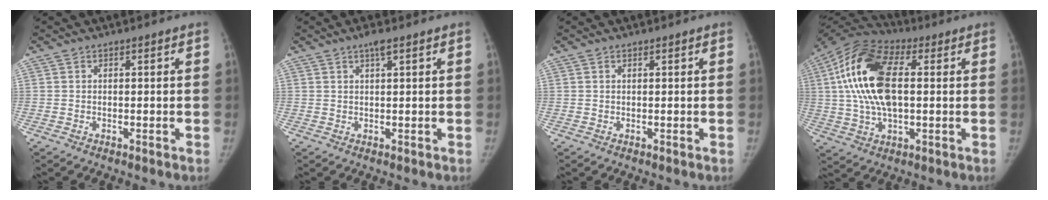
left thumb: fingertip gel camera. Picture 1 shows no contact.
{"total": 2.0, "force": [1.2, 0.3, 1.5], "torque": [-0.030, 0.002, 0.021]}
{"total": 0.0}
{"total": 18.6, "force": [2.6, 9.7, 15.7], "torque": [-0.314, 0.021, 0.038]}